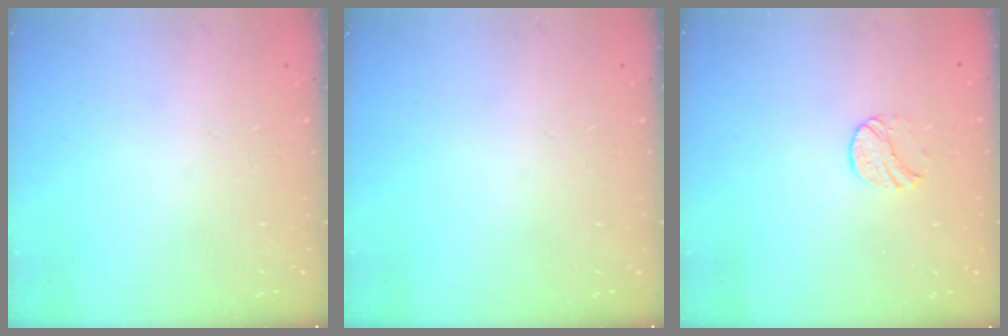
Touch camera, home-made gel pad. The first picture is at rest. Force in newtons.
{"total": 0.0}
{"total": 6.5, "press": 6.5, "slide": 0.6}